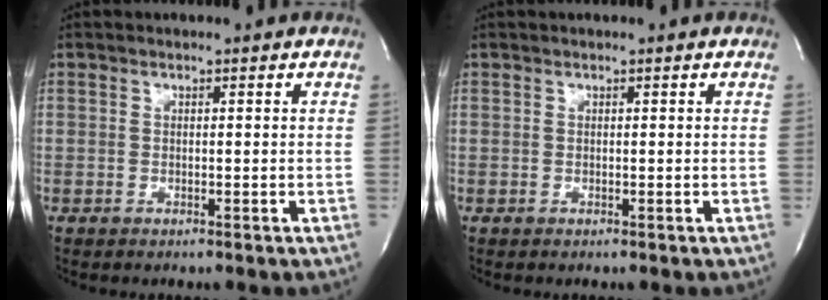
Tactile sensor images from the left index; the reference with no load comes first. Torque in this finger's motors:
{"motor_torque": [0.50, -0.42, 0.00, 0.02]}